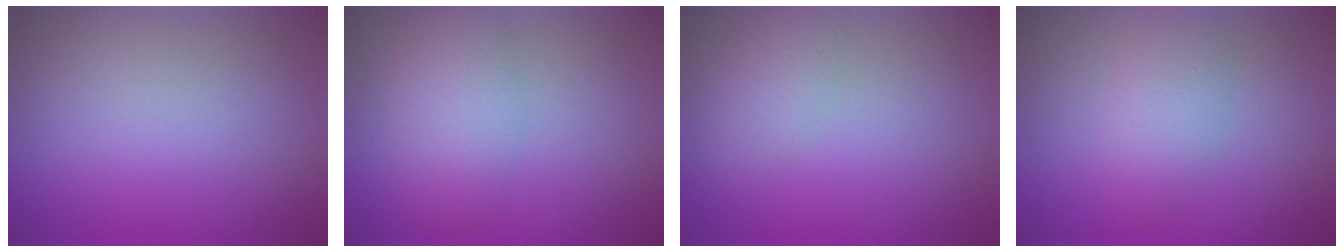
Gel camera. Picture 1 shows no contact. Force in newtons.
{"total": 4.3, "press": 4.3, "slide": 0.2}
{"total": 2.1, "press": 2.1, "slide": 0.1}
{"total": 2.8, "press": 2.8, "slide": 0.1}